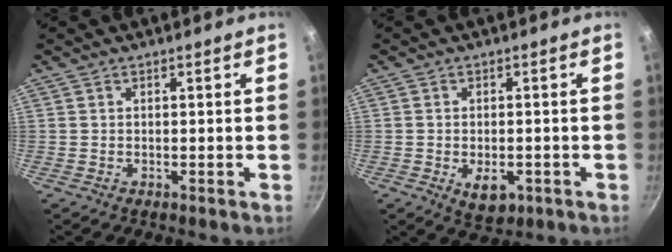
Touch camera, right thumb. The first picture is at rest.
{"total": 5.5, "force": [-1.8, 3.2, 4.0], "torque": [-0.048, 0.001, -0.018]}